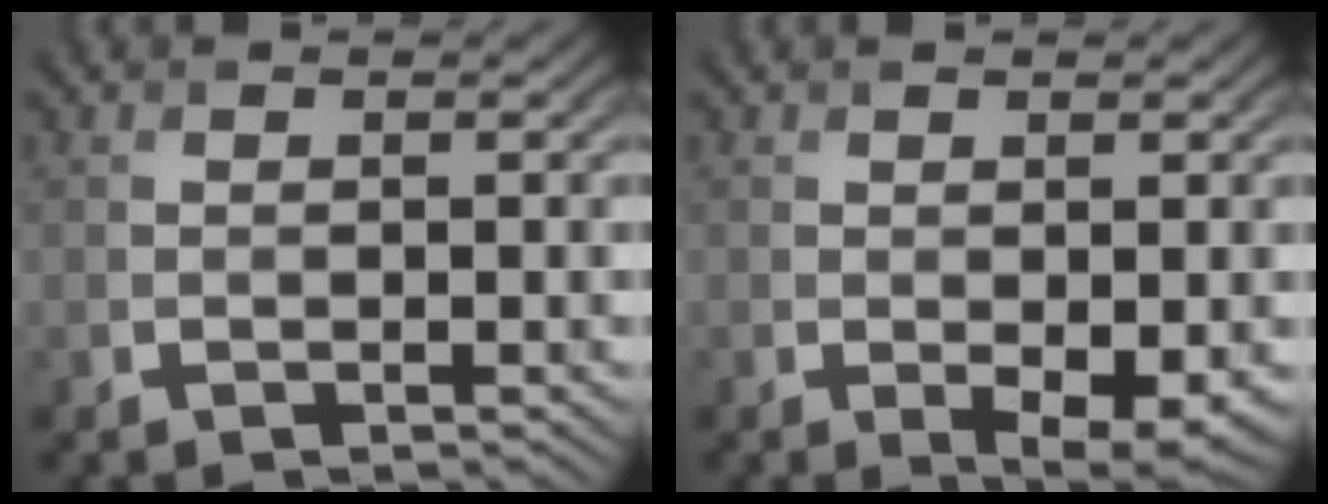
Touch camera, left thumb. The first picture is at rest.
{"total": 3.5, "force": [-1.0, 1.5, 3.0], "torque": [-0.050, -0.015, -0.008]}